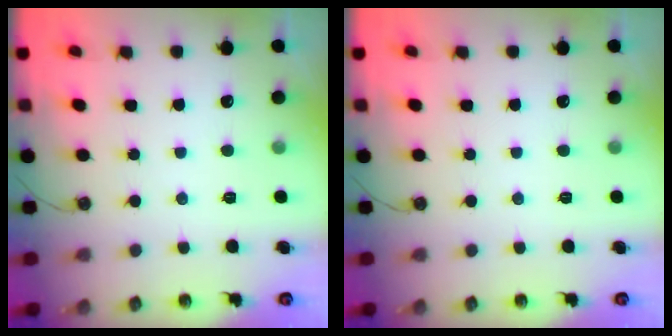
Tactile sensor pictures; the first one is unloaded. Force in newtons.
{"total": 0.0}